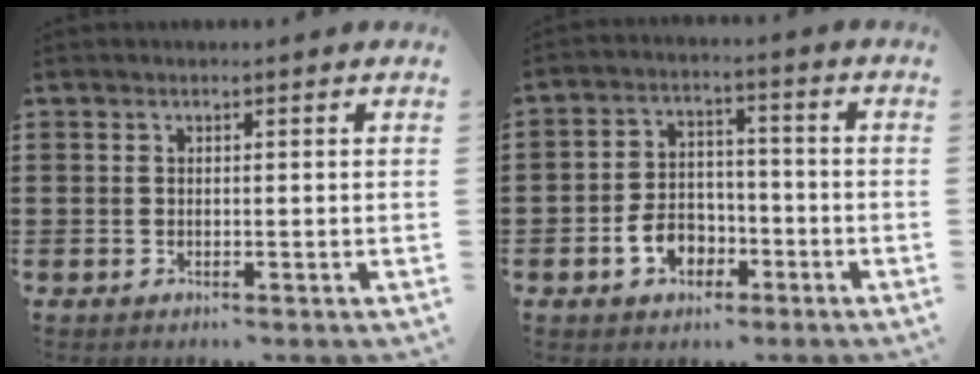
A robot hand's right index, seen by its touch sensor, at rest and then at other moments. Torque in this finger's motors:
{"motor_torque": [1.71, 0.43, 0.53, 0.15]}